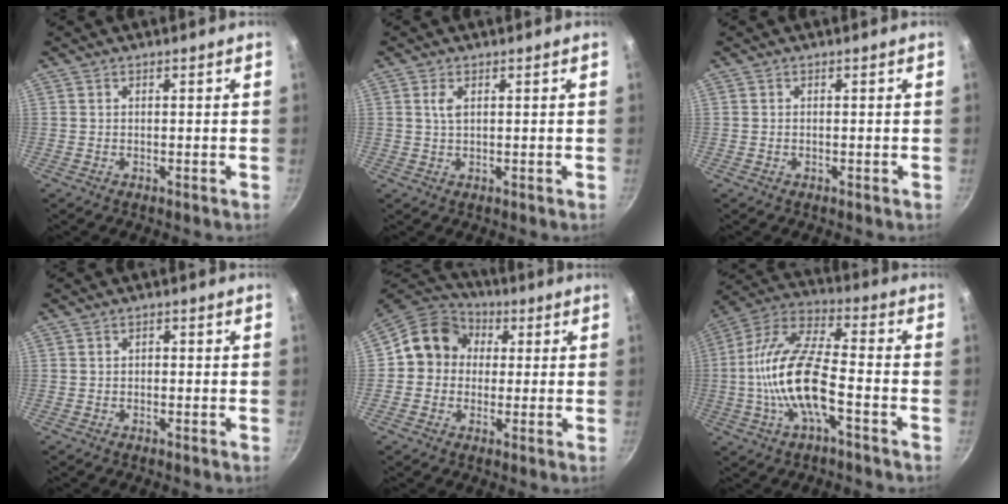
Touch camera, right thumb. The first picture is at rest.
{"total": 2.1, "force": [0.7, 0.9, 1.7], "torque": [-0.034, -0.003, 0.016]}
{"total": 0.0}
{"total": 1.0, "force": [-0.2, 0.8, 0.6], "torque": [-0.009, 0.006, -0.003]}
{"total": 11.4, "force": [1.3, 10.2, 5.0], "torque": [-0.048, 0.026, -0.001]}
{"total": 16.7, "force": [-4.0, 6.1, 15.0], "torque": [-0.288, 0.041, -0.093]}